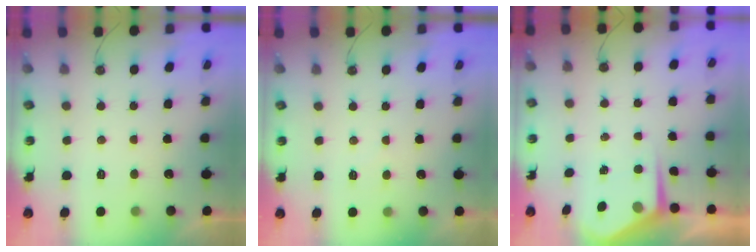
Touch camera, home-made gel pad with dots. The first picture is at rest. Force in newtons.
{"total": 2.8, "press": 2.7, "slide": 0.5}
{"total": 5.2, "press": 5.2, "slide": 0.1}